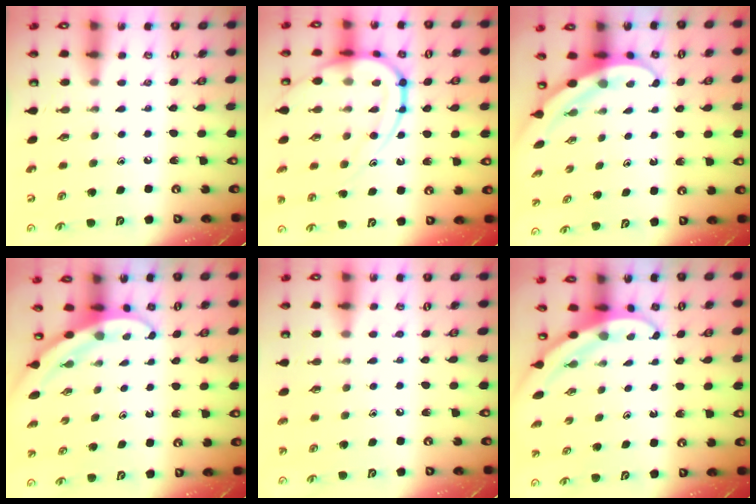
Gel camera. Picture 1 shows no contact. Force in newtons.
{"total": 15.0, "press": 14.9, "slide": 1.7}
{"total": 3.9, "press": 3.8, "slide": 0.3}
{"total": 3.6, "press": 3.6, "slide": 0.1}
{"total": 2.9, "press": 2.9, "slide": 0.4}
{"total": 3.5, "press": 3.5, "slide": 0.1}